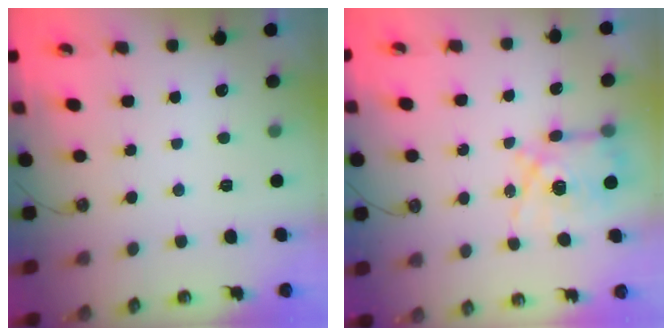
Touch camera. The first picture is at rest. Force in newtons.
{"total": 8.9, "press": 8.9, "slide": 0.8}